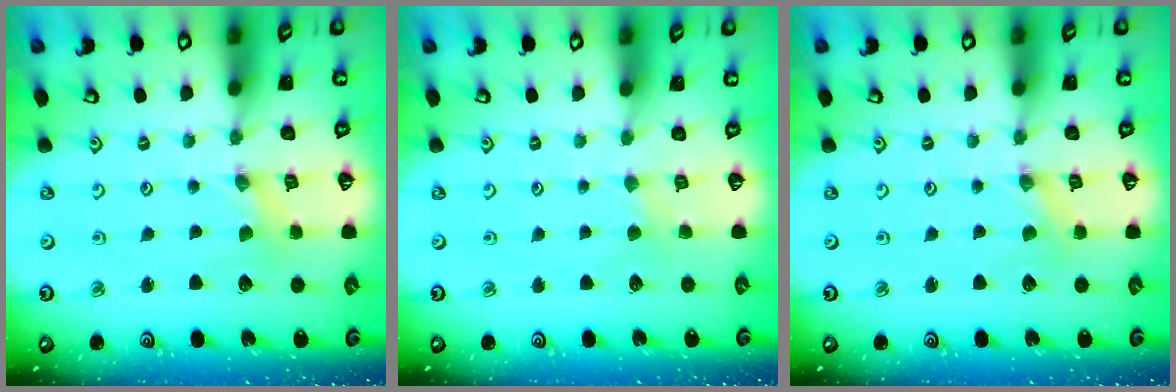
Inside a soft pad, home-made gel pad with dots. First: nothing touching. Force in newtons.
{"total": 1.7, "press": 1.6, "slide": 0.4}
{"total": 0.0}